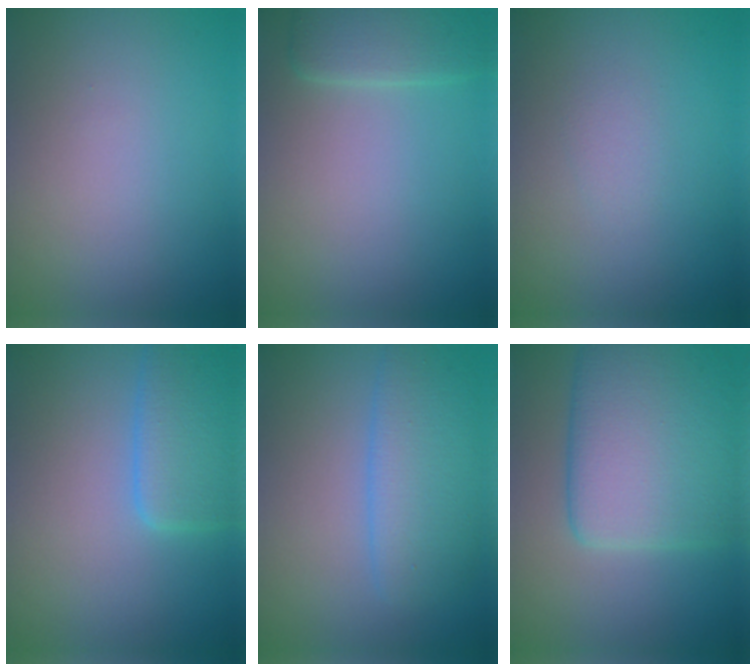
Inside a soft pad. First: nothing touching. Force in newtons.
{"total": 2.4, "press": 1.7, "slide": 1.7}
{"total": 0.8, "press": 0.8, "slide": 0.0}
{"total": 4.5, "press": 4.5, "slide": 0.1}
{"total": 4.4, "press": 4.4, "slide": 0.2}
{"total": 8.6, "press": 8.6, "slide": 0.3}